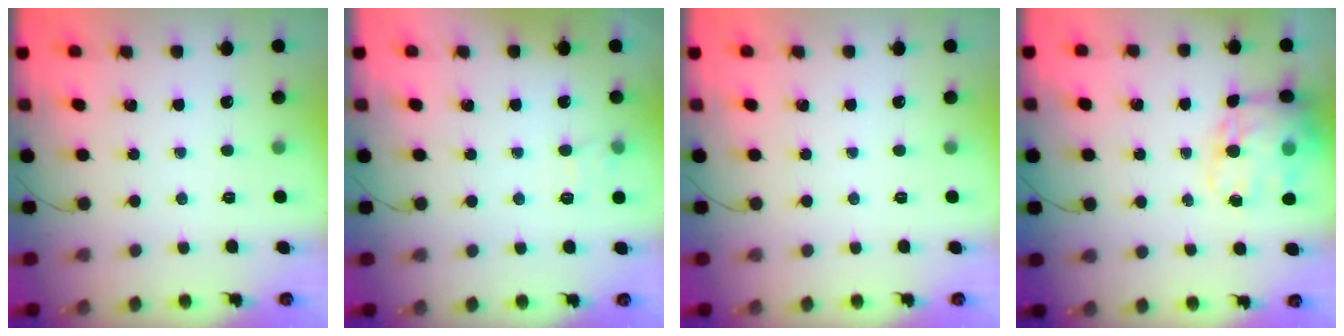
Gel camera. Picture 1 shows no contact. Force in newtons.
{"total": 7.4, "press": 7.2, "slide": 1.5}
{"total": 0.0}
{"total": 17.5, "press": 16.9, "slide": 4.3}